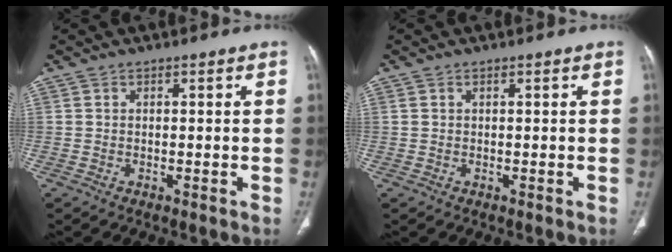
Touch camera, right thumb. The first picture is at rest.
{"total": 0.5, "force": [0.3, 0.2, 0.4], "torque": [-0.010, 0.009, 0.009]}